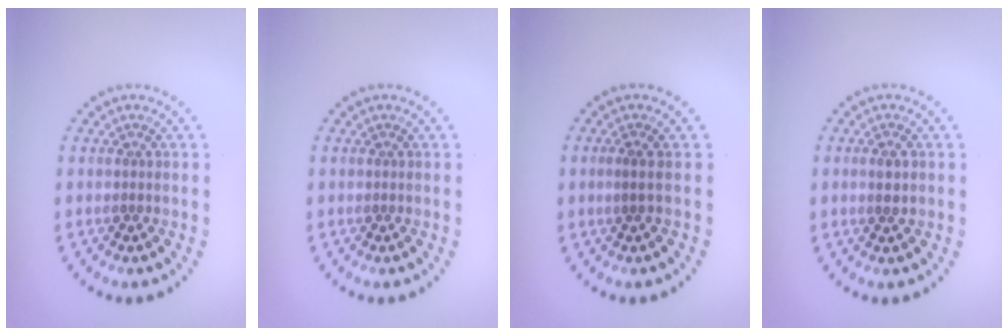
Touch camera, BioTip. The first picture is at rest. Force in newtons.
{"total": 0.0}
{"total": 0.6, "press": 0.4, "slide": 0.5}
{"total": 1.3, "press": 1.3, "slide": 0.3}